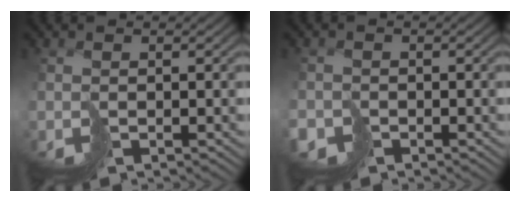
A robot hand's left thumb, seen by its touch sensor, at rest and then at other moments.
{"total": 3.2, "force": [-1.8, 2.3, 1.2], "torque": [-0.031, -0.010, -0.043]}